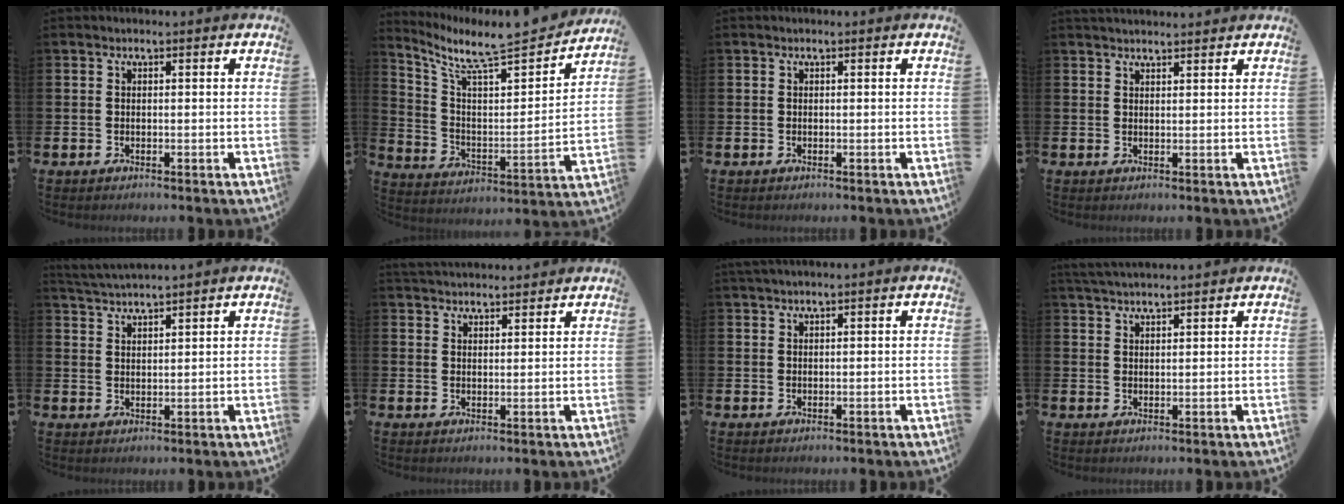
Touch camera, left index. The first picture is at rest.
{"total": 8.6, "force": [7.8, 1.3, 3.4], "torque": [-0.099, -0.070, 0.128]}
{"total": 0.0}
{"total": 2.1, "force": [2.0, 0.3, 0.2], "torque": [0.003, -0.010, 0.034]}
{"total": 2.7, "force": [2.7, -0.4, -0.1], "torque": [-0.010, -0.011, 0.050]}
{"total": 3.2, "force": [3.1, 0.5, 0.2], "torque": [-0.008, -0.013, 0.058]}
{"total": 1.1, "force": [1.0, -0.1, 0.5], "torque": [-0.015, 0.003, 0.020]}
{"total": 2.9, "force": [2.8, 0.1, 0.4], "torque": [-0.013, -0.010, 0.052]}